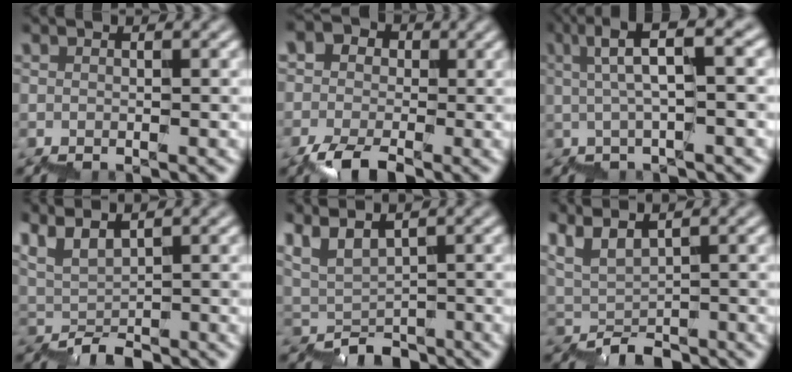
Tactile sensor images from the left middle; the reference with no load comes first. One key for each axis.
{"total": 3.2, "fx": -1.0, "fy": 2.5, "fz": 1.6, "tx": -0.035, "ty": 0.012, "tz": -0.024}
{"total": 5.9, "fx": 2.2, "fy": 0.8, "fz": 5.4, "tx": -0.074, "ty": 0.027, "tz": 0.033}
{"total": 2.2, "fx": 1.2, "fy": 0.8, "fz": 1.6, "tx": -0.020, "ty": 0.007, "tz": 0.032}
{"total": 1.9, "fx": 1.1, "fy": 1.1, "fz": 1.0, "tx": -0.011, "ty": 0.002, "tz": 0.033}
{"total": 2.2, "fx": 1.0, "fy": 0.9, "fz": 1.7, "tx": -0.021, "ty": 0.005, "tz": 0.029}